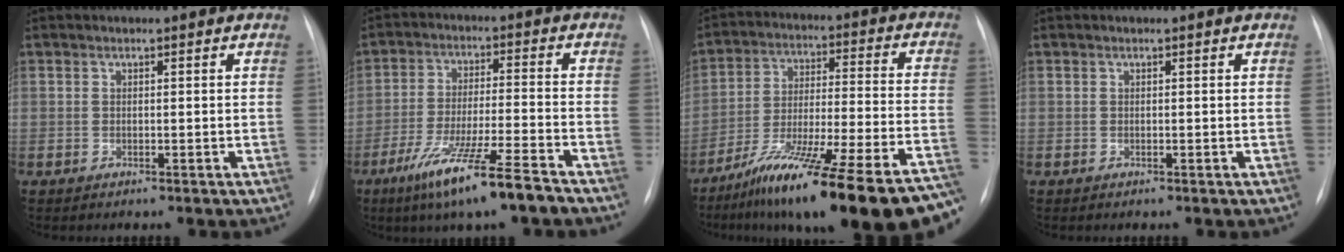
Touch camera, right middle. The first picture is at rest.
{"total": 12.1, "force": [-8.0, -0.1, 9.1], "torque": [-0.172, -0.034, -0.142]}
{"total": 27.7, "force": [-20.6, 2.2, 18.5], "torque": [-0.213, -0.009, -0.318]}
{"total": 0.0}